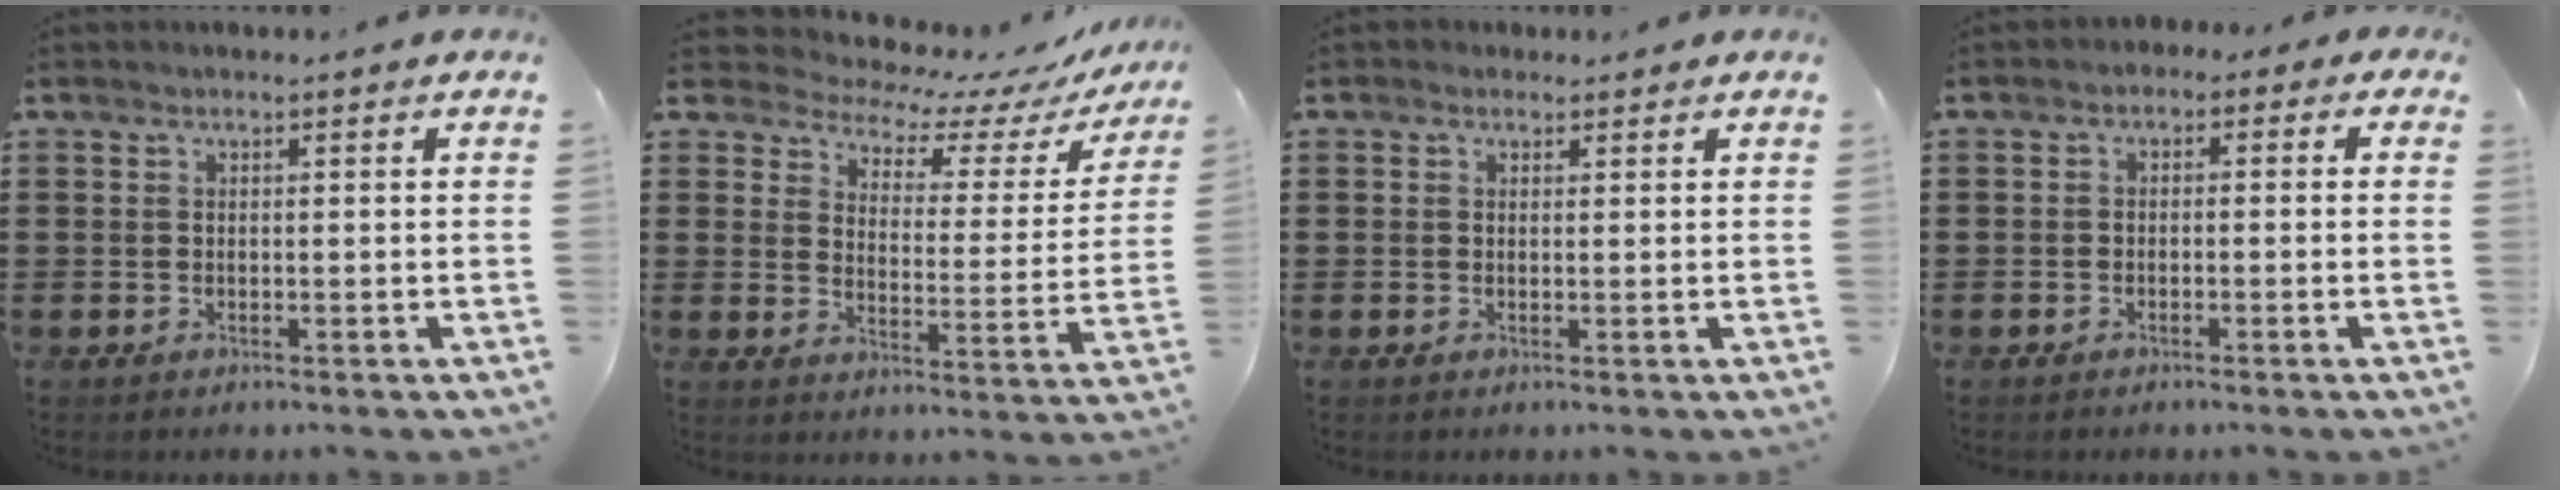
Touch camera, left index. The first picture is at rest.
{"total": 4.7, "force": [4.4, 1.4, 1.2], "torque": [-0.045, -0.038, 0.068]}
{"total": 1.0, "force": [0.7, 0.7, 0.1], "torque": [-0.004, 0.006, 0.013]}
{"total": 1.8, "force": [-1.6, 0.8, 0.3], "torque": [-0.009, 0.007, -0.035]}